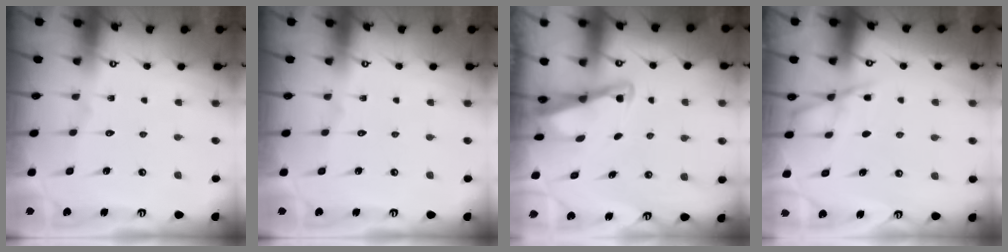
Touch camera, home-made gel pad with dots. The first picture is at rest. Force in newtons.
{"total": 0.0}
{"total": 2.9, "press": 2.9, "slide": 0.3}
{"total": 5.0, "press": 5.0, "slide": 0.5}